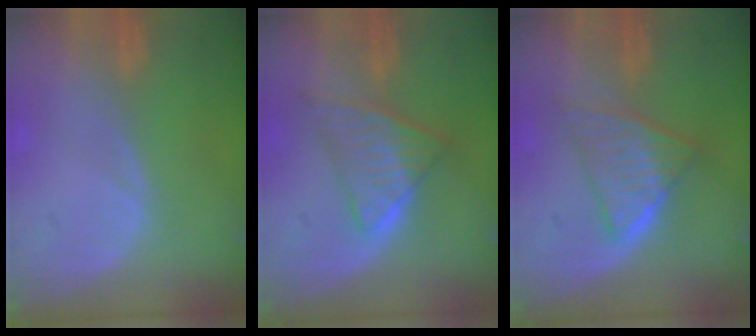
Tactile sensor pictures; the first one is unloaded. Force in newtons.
{"total": 7.0, "press": 6.1, "slide": 3.5}
{"total": 6.1, "press": 5.8, "slide": 2.1}